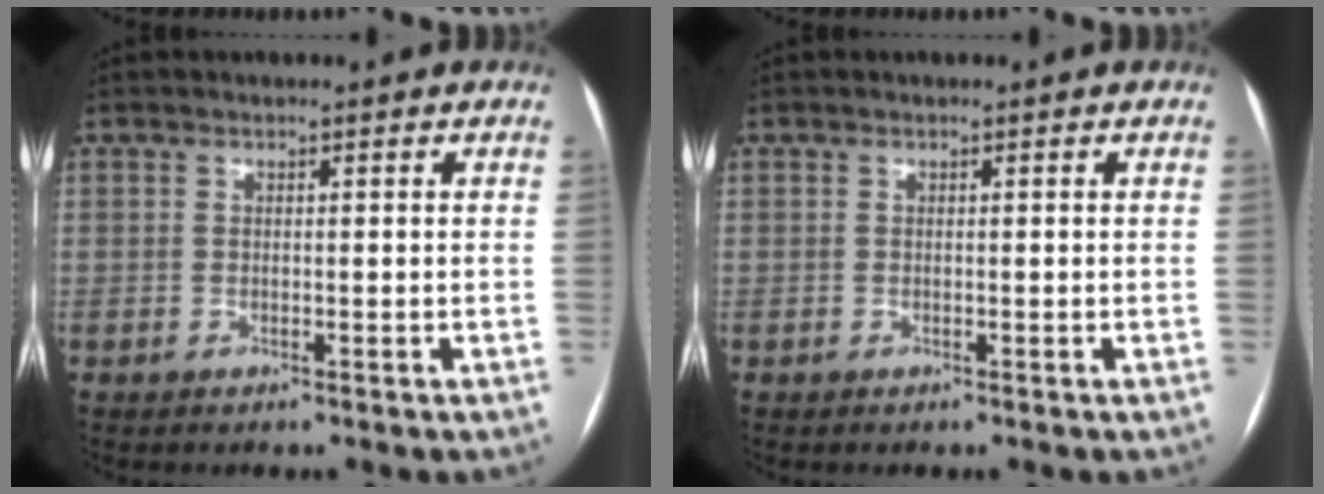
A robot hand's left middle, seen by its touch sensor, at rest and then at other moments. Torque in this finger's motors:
{"motor_torque": [0.04, 0.14, 0.00, 0.01]}